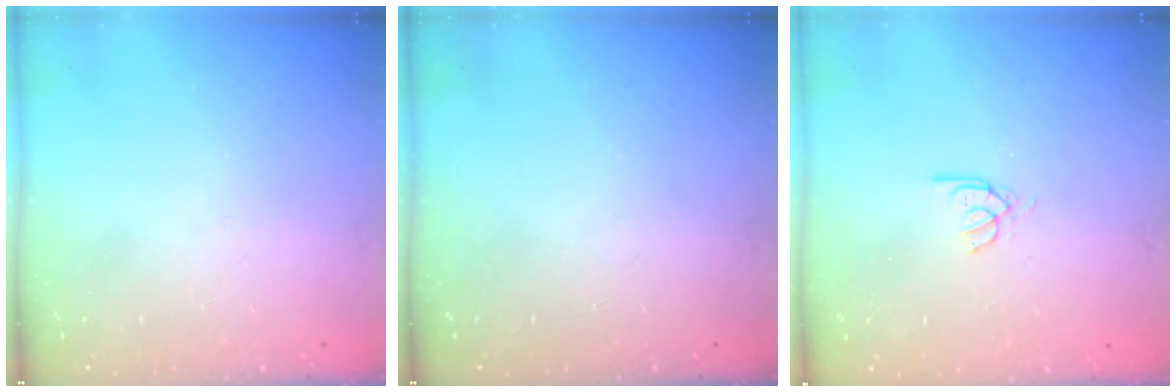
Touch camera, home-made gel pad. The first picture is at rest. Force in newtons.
{"total": 0.0}
{"total": 2.6, "press": 2.6, "slide": 0.2}